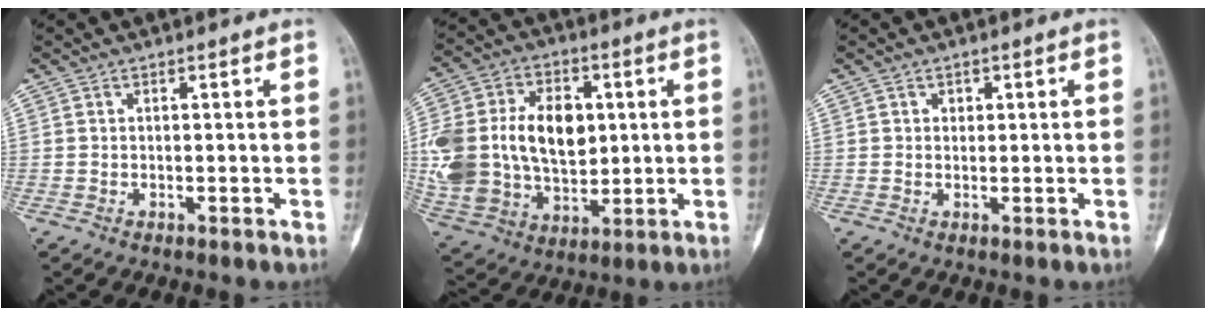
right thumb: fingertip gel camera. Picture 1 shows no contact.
{"total": 25.1, "force": [2.7, 17.3, 18.0], "torque": [-0.369, 0.009, 0.068]}
{"total": 1.1, "force": [0.4, 1.0, 0.3], "torque": [0.009, 0.001, 0.004]}